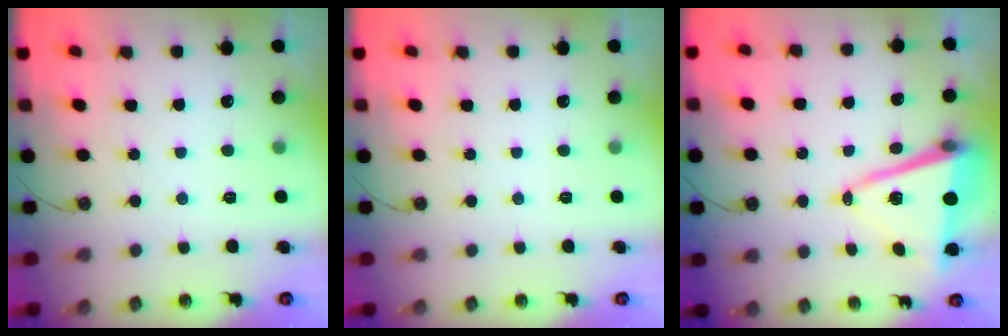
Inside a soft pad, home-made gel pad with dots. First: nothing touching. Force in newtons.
{"total": 0.0}
{"total": 12.1, "press": 11.7, "slide": 2.9}